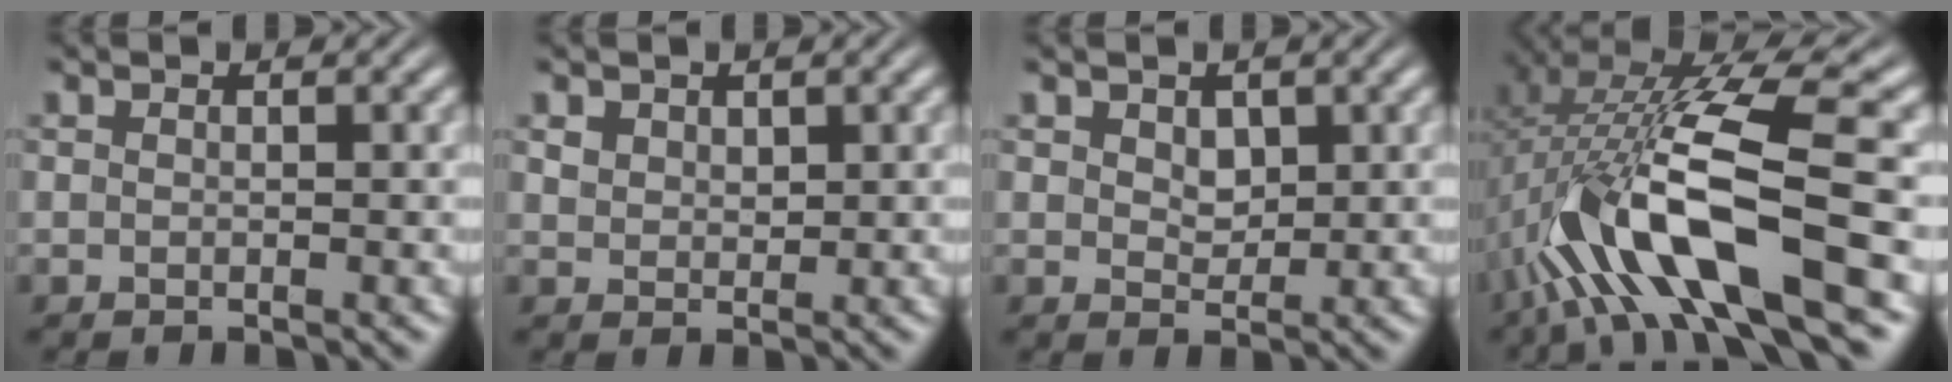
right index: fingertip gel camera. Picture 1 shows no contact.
{"total": 1.0, "force": [0.7, 0.6, 0.5], "torque": [-0.010, -0.011, 0.026]}
{"total": 1.6, "force": [0.9, 0.9, 0.8], "torque": [-0.012, -0.014, 0.026]}
{"total": 10.2, "force": [-2.4, 3.7, 9.2], "torque": [-0.193, -0.023, -0.023]}